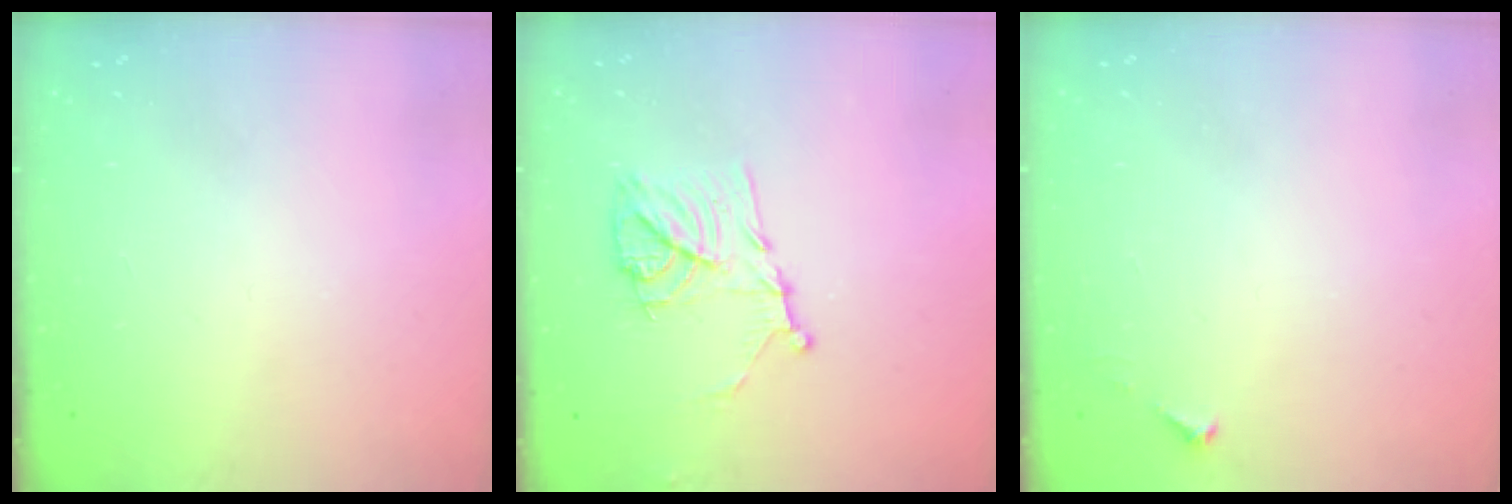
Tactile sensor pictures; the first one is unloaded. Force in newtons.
{"total": 11.8, "press": 11.8, "slide": 0.5}
{"total": 3.4, "press": 3.4, "slide": 0.4}